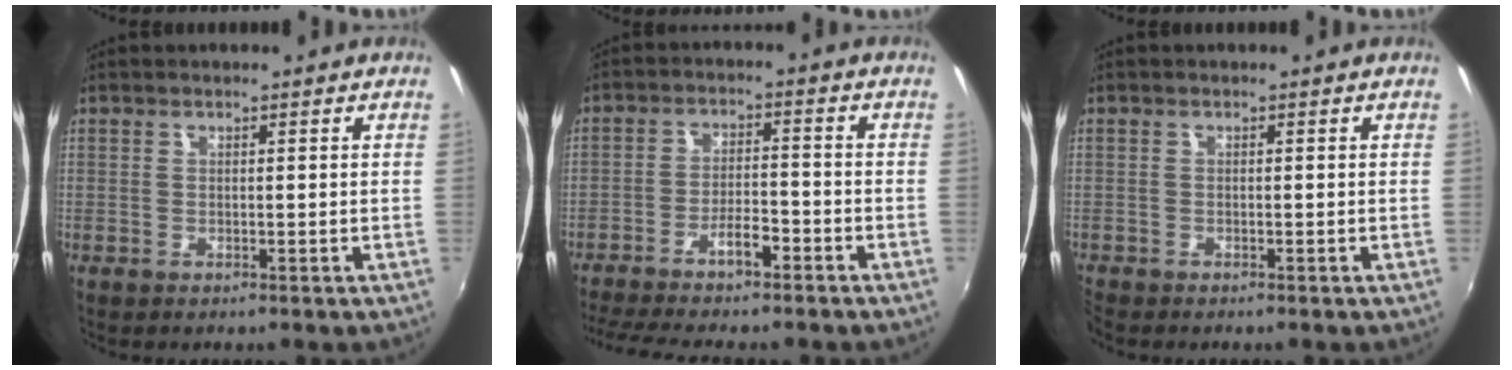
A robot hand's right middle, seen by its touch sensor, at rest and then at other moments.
{"total": 8.8, "force": [-7.1, 1.2, 4.9], "torque": [-0.109, 0.002, -0.123]}
{"total": 1.2, "force": [-1.1, 0.2, 0.3], "torque": [-0.008, -0.008, -0.023]}